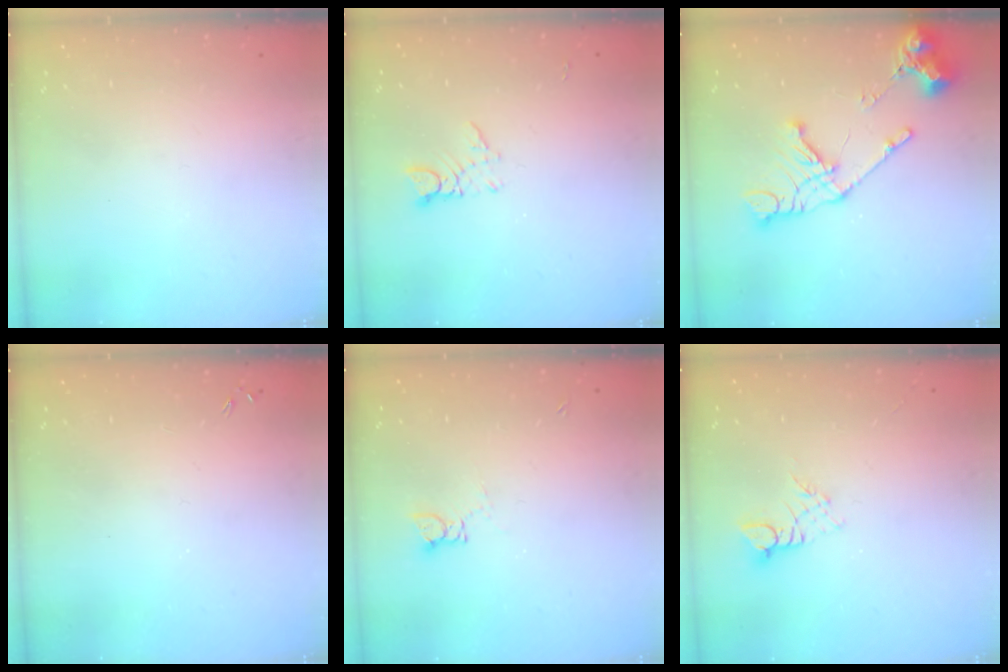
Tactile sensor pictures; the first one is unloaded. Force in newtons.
{"total": 3.0, "press": 3.0, "slide": 0.4}
{"total": 14.6, "press": 14.5, "slide": 1.7}
{"total": 0.0}
{"total": 3.1, "press": 3.1, "slide": 0.3}
{"total": 2.7, "press": 2.7, "slide": 0.3}